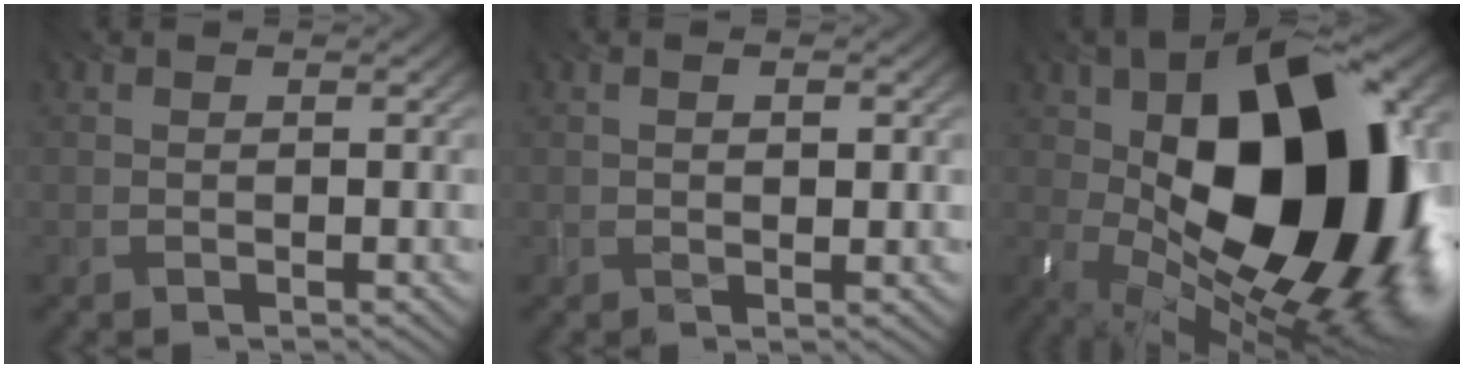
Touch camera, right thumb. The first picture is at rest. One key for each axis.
{"total": 1.4, "fx": 0.1, "fy": 0.7, "fz": 1.2, "tx": -0.018, "ty": -0.004, "tz": 0.008}
{"total": 21.2, "fx": 1.4, "fy": 12.4, "fz": 17.1, "tx": -0.282, "ty": -0.003, "tz": 0.026}